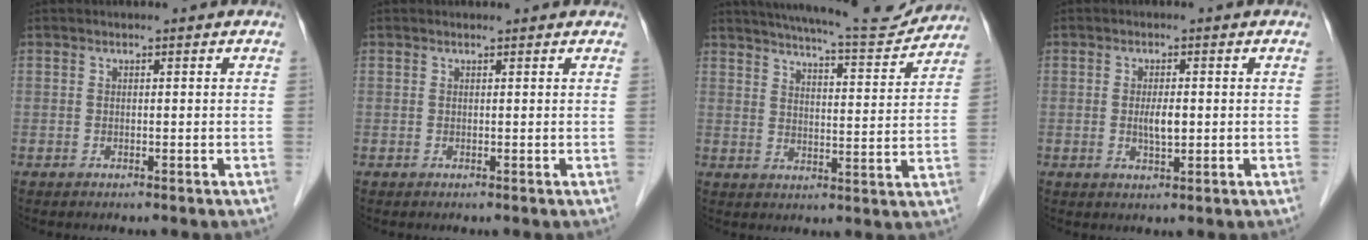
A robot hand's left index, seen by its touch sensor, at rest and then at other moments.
{"total": 1.7, "force": [1.6, 0.4, 0.3], "torque": [-0.014, 0.009, 0.017]}
{"total": 14.6, "force": [13.6, 1.3, 5.0], "torque": [-0.078, -0.009, 0.183]}
{"total": 2.8, "force": [0.0, 0.8, 2.7], "torque": [-0.052, -0.002, 0.002]}